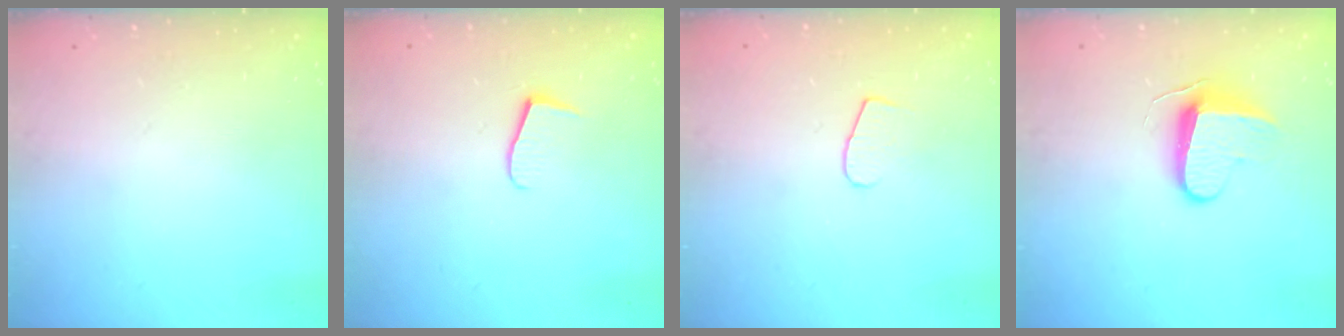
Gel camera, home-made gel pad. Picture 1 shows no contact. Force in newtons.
{"total": 7.0, "press": 6.9, "slide": 0.5}
{"total": 5.9, "press": 5.9, "slide": 0.6}
{"total": 8.7, "press": 8.7, "slide": 0.7}